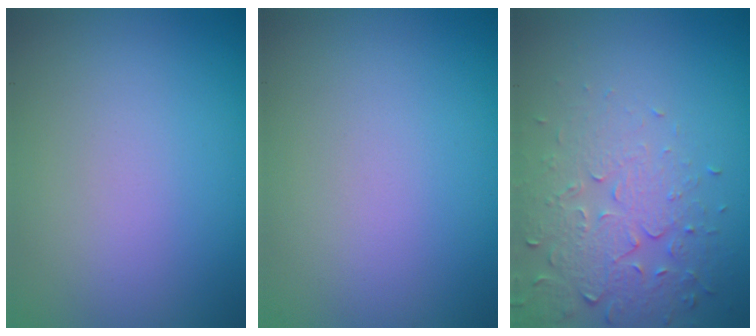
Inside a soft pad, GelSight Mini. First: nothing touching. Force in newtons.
{"total": 0.0}
{"total": 5.1, "press": 3.7, "slide": 3.4}